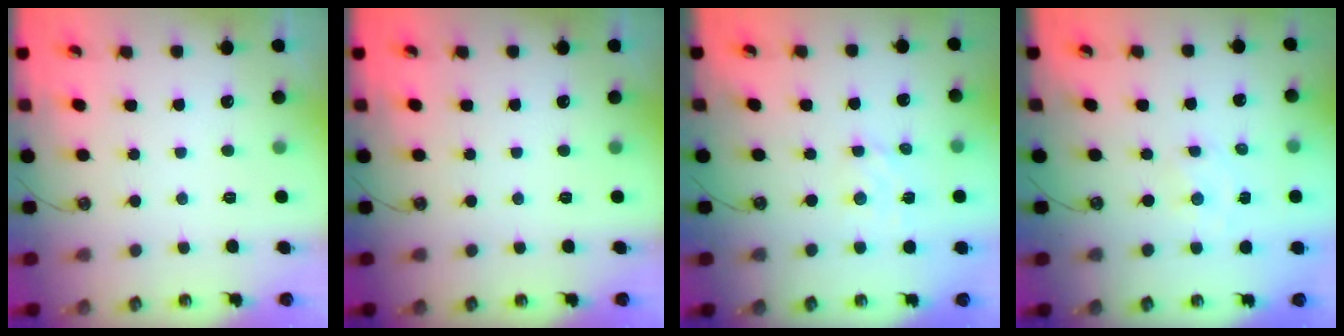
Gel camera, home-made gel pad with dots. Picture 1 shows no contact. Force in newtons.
{"total": 0.0}
{"total": 3.3, "press": 3.3, "slide": 0.3}
{"total": 1.8, "press": 1.8, "slide": 0.3}